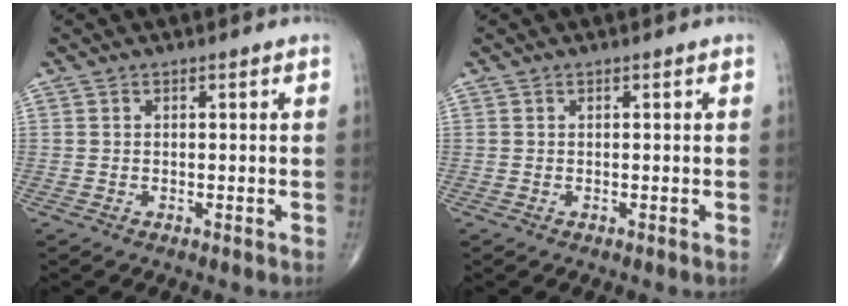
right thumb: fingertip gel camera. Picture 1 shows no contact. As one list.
[{"total": 0.0}]